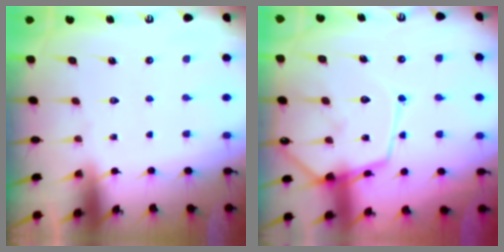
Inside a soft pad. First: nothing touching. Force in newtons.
{"total": 14.6, "press": 14.6, "slide": 1.5}